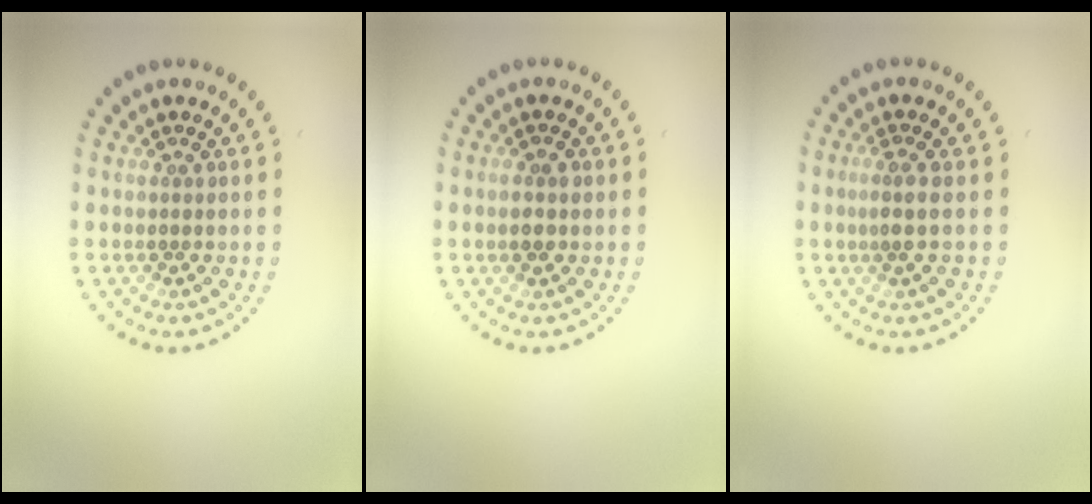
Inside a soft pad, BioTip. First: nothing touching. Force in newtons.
{"total": 1.5, "press": 1.4, "slide": 0.5}
{"total": 1.4, "press": 0.9, "slide": 1.0}